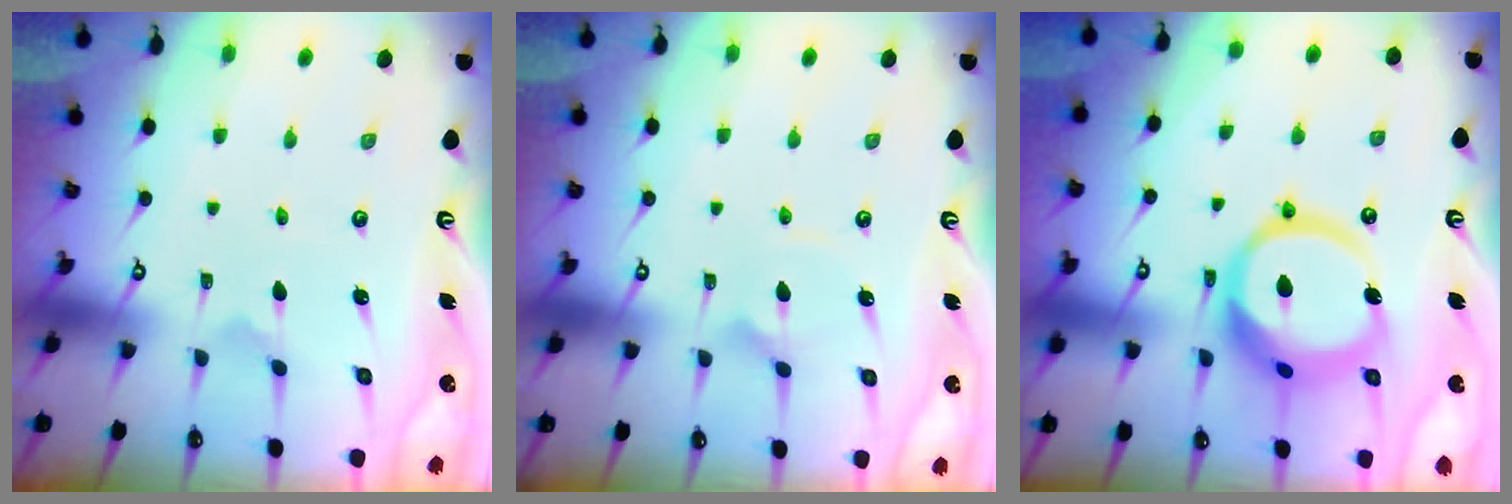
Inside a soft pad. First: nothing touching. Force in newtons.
{"total": 2.4, "press": 2.4, "slide": 0.0}
{"total": 16.2, "press": 16.0, "slide": 2.1}